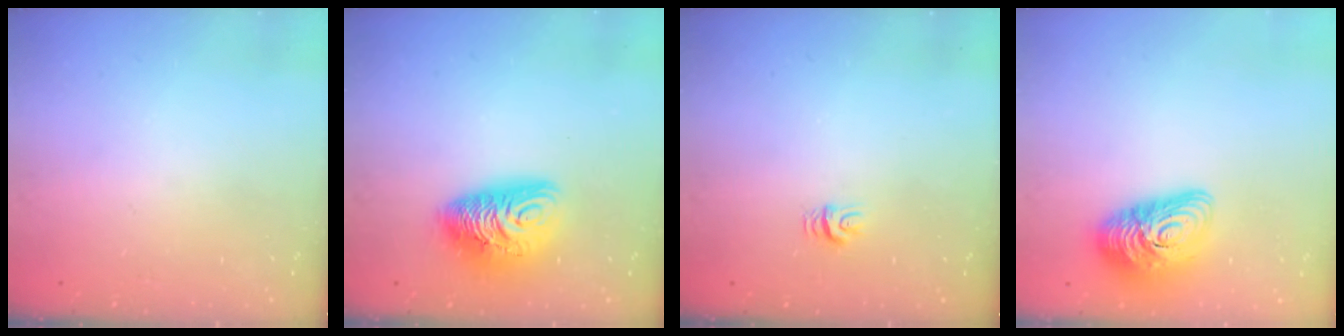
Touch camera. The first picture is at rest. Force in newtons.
{"total": 11.8, "press": 11.7, "slide": 1.2}
{"total": 5.0, "press": 5.0, "slide": 0.5}
{"total": 14.7, "press": 14.7, "slide": 1.2}